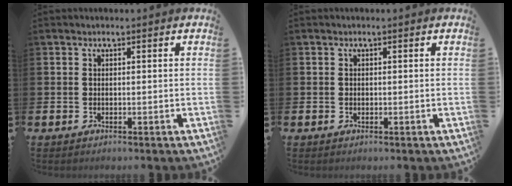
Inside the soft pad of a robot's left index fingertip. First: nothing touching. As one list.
[{"total": 0.0}]